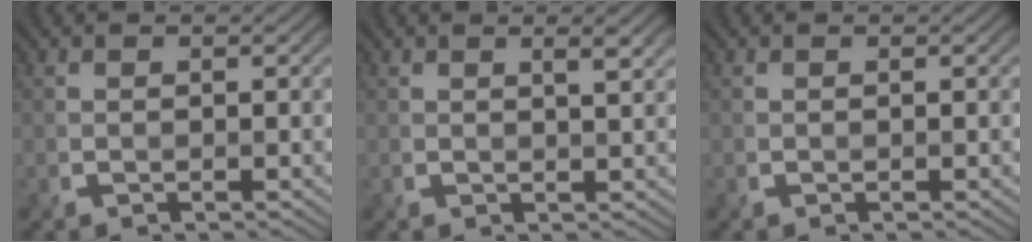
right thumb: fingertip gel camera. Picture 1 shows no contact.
{"total": 2.2, "force": [1.1, 0.4, 1.8], "torque": [-0.028, 0.001, 0.018]}
{"total": 0.0}